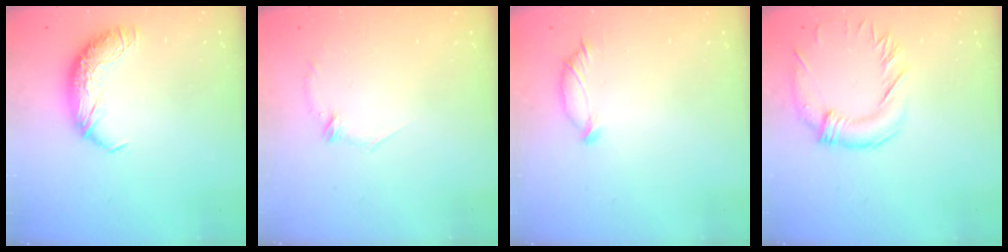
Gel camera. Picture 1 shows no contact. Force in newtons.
{"total": 6.8, "press": 6.8, "slide": 0.8}
{"total": 4.8, "press": 4.7, "slide": 0.8}
{"total": 1.1, "press": 0.2, "slide": 1.1}